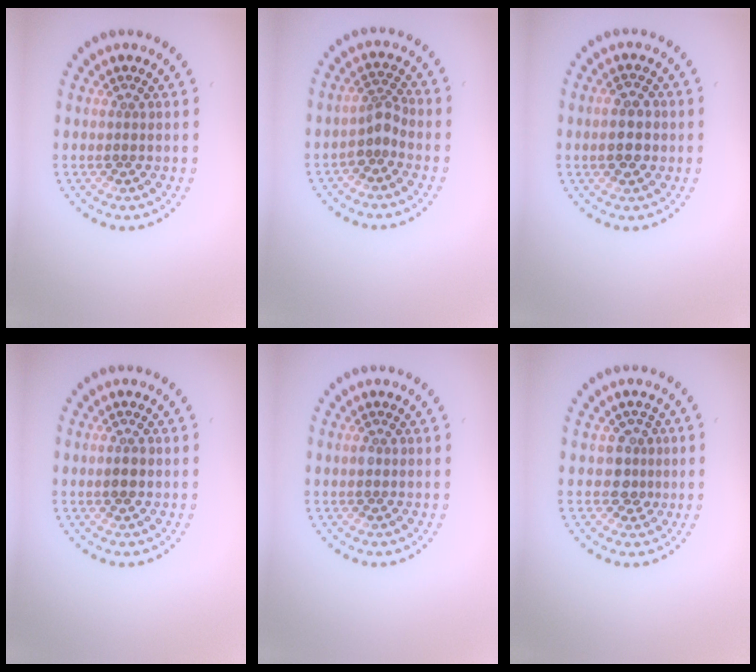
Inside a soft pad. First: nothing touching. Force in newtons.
{"total": 1.9, "press": 1.4, "slide": 1.2}
{"total": 2.9, "press": 2.9, "slide": 0.1}
{"total": 1.3, "press": 1.2, "slide": 0.2}
{"total": 0.7, "press": 0.6, "slide": 0.1}
{"total": 2.1, "press": 1.7, "slide": 1.2}